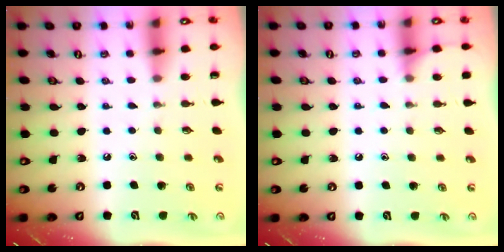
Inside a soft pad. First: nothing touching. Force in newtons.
{"total": 4.5, "press": 4.4, "slide": 0.6}